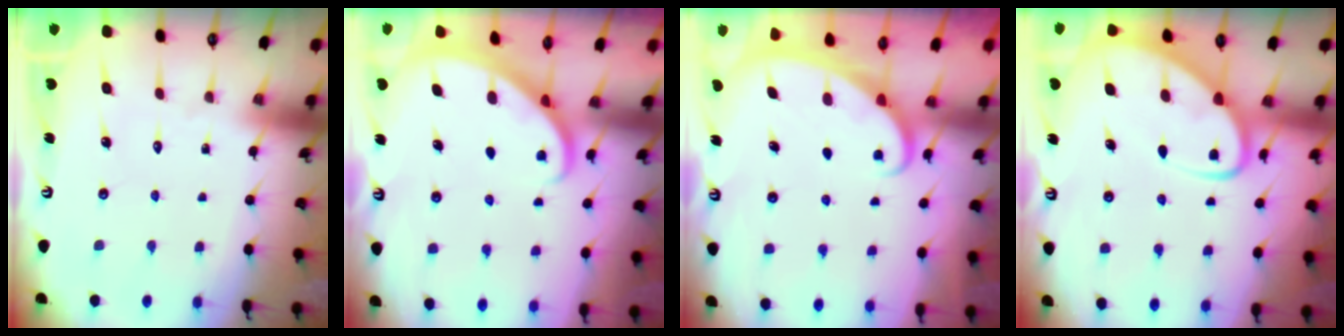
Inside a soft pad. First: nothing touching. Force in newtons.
{"total": 1.8, "press": 1.8, "slide": 0.1}
{"total": 2.1, "press": 2.1, "slide": 0.2}
{"total": 7.4, "press": 7.4, "slide": 0.8}